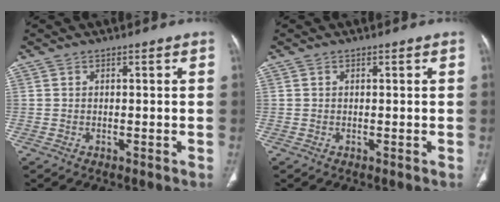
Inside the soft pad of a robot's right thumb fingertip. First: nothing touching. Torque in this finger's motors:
{"motor_torque": [-0.43, 0.17, -0.35, 0.26, -0.02]}